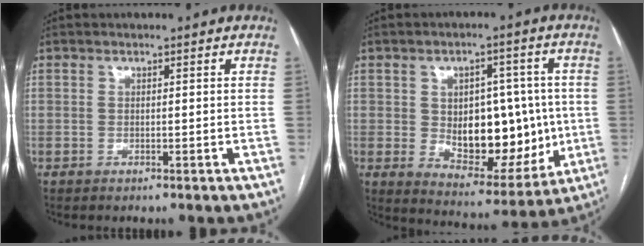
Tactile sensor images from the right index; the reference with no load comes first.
{"total": 14.7, "force": [-0.3, 8.2, 12.1], "torque": [-0.166, 0.008, 0.017]}